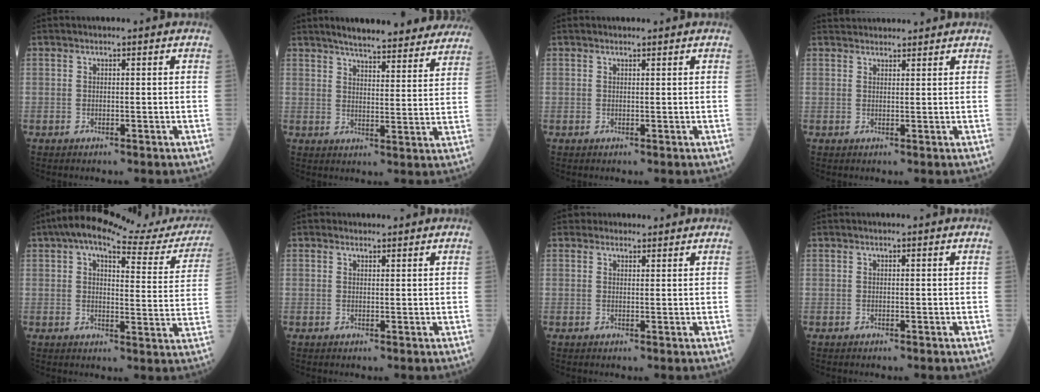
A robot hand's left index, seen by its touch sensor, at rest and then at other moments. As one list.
[{"total": 20.4, "force": [18.3, 3.6, 8.4], "torque": [-0.100, -0.004, 0.224]}, {"total": 0.5, "force": [0.5, 0.1, 0.0], "torque": [-0.009, 0.001, 0.009]}, {"total": 5.5, "force": [5.4, 1.1, 0.9], "torque": [-0.009, 0.035, 0.075]}, {"total": 20.6, "force": [18.0, 4.2, 9.1], "torque": [-0.116, -0.003, 0.207]}, {"total": 0.9, "force": [0.8, 0.5, 0.0], "torque": [-0.004, 0.000, 0.009]}, {"total": 2.1, "force": [1.8, 1.0, -0.3], "torque": [0.007, 0.007, 0.021]}, {"total": 0.0}]